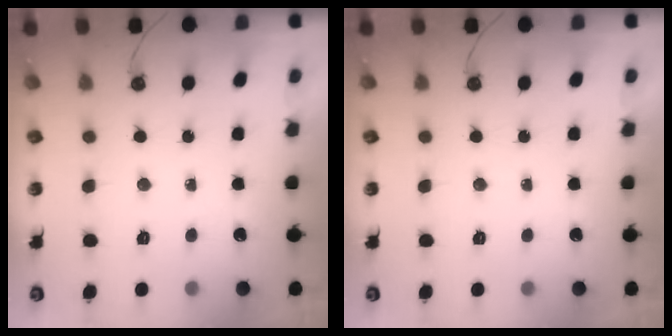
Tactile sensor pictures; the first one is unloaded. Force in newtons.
{"total": 0.0}